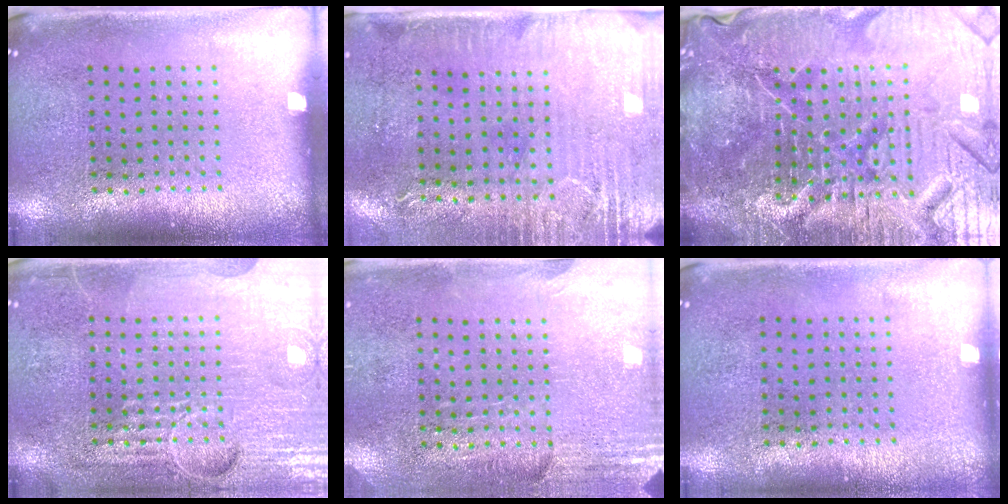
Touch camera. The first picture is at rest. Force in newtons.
{"total": 3.0, "press": 2.4, "slide": 1.7}
{"total": 7.1, "press": 6.3, "slide": 3.3}
{"total": 6.5, "press": 6.5, "slide": 0.8}
{"total": 2.7, "press": 2.4, "slide": 1.4}
{"total": 0.0}